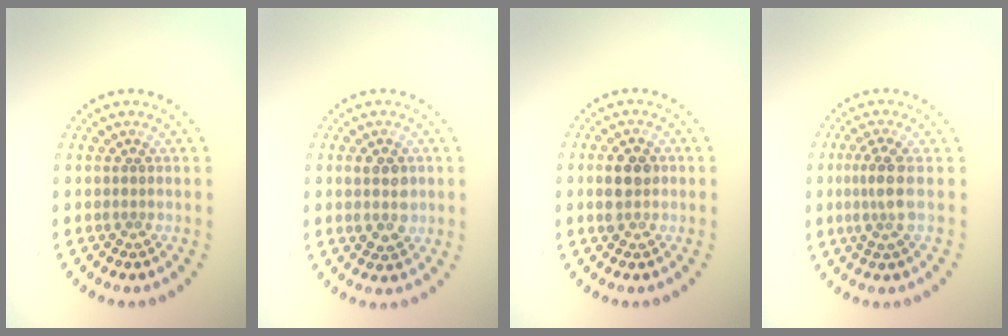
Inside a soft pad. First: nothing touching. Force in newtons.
{"total": 2.6, "press": 2.6, "slide": 0.2}
{"total": 2.8, "press": 2.8, "slide": 0.2}
{"total": 2.4, "press": 2.0, "slide": 1.4}